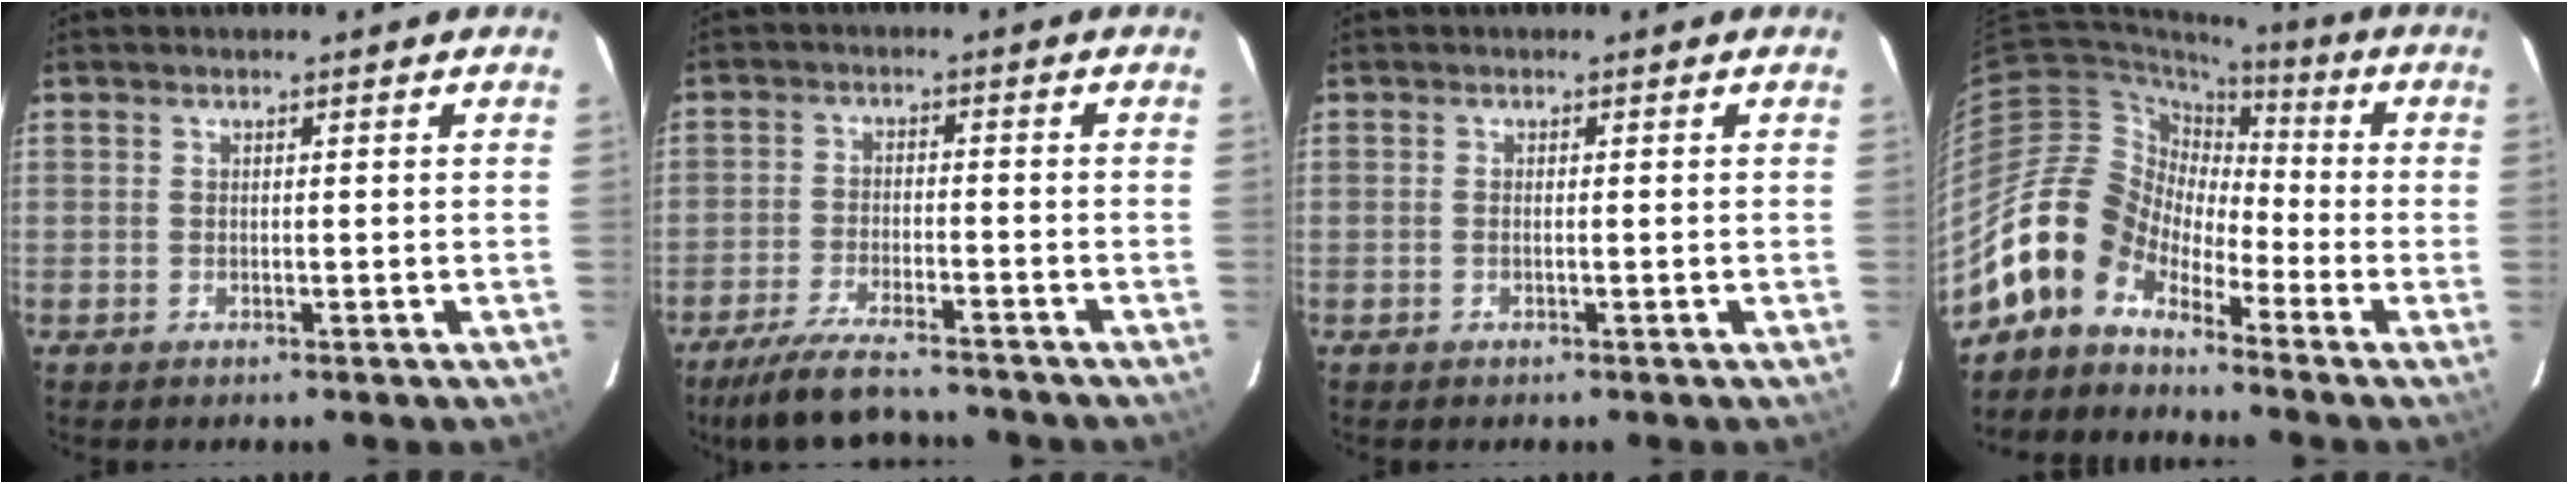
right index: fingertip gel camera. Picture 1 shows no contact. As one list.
[{"total": 11.9, "force": [-10.3, 2.5, 5.4], "torque": [-0.127, -0.019, -0.172]}, {"total": 0.5, "force": [-0.2, -0.1, 0.5], "torque": [-0.010, 0.001, -0.004]}, {"total": 12.0, "force": [-8.4, 7.7, 3.6], "torque": [-0.072, 0.031, -0.174]}]